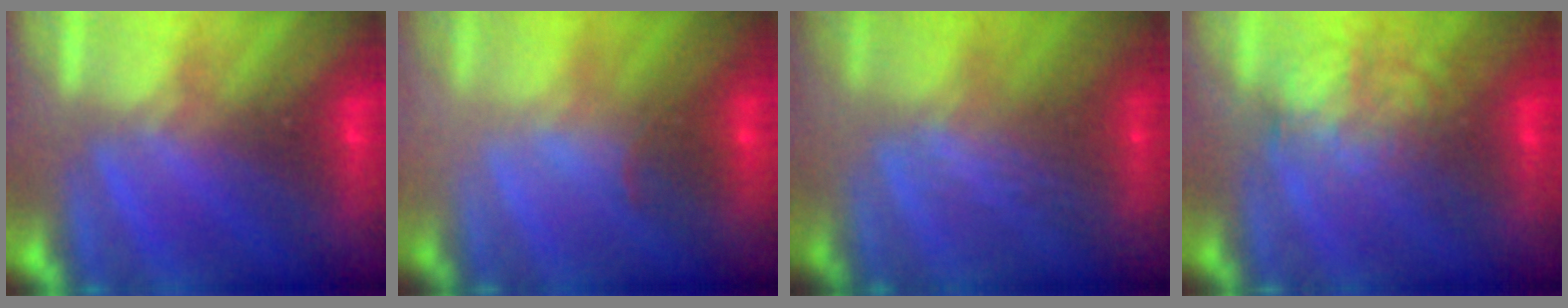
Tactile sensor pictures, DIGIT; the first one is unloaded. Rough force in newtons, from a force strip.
{"total": 2.1}
{"total": 2.4}
{"total": 2.1}